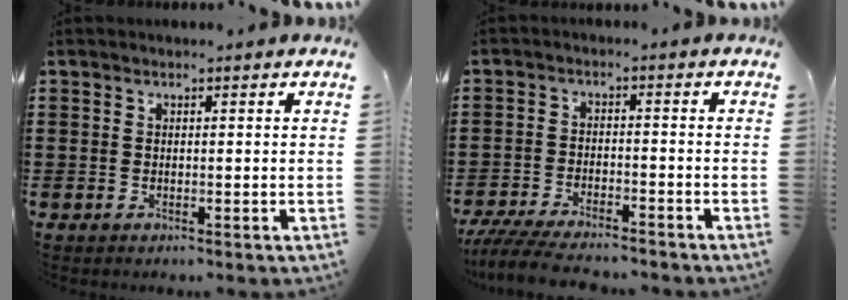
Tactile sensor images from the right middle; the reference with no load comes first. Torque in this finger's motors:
{"motor_torque": [0.55, -0.39, 0.21, 0.10]}